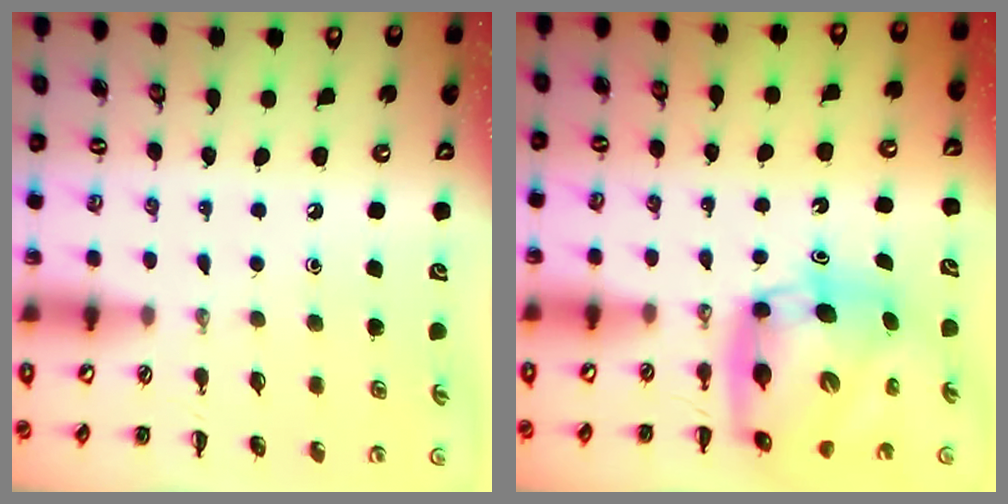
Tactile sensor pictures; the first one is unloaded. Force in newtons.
{"total": 9.0, "press": 8.7, "slide": 2.3}